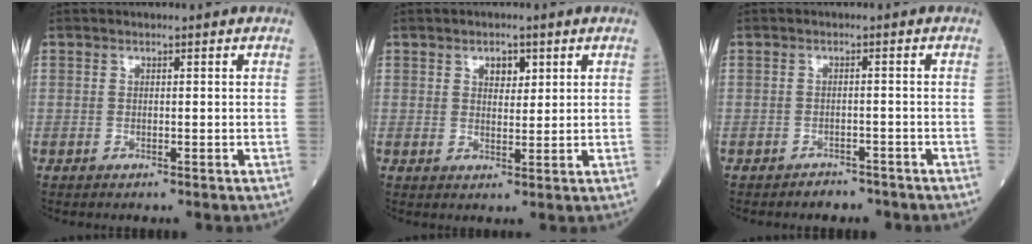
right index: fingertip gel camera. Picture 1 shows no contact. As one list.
[{"total": 2.9, "force": [1.5, 1.6, 2.0], "torque": [-0.028, 0.001, 0.024]}, {"total": 2.9, "force": [-2.6, 1.3, -0.1], "torque": [-0.002, 0.004, -0.036]}]